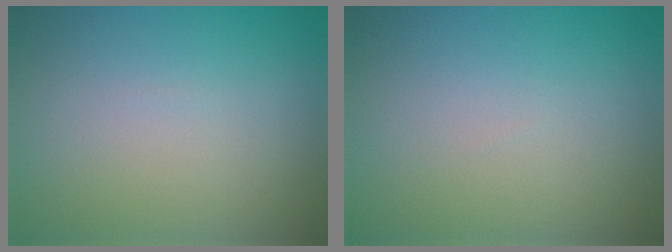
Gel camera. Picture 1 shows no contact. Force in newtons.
{"total": 0.0}